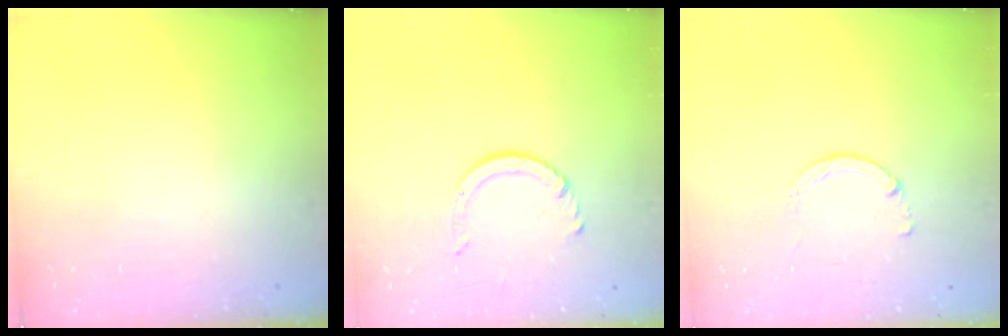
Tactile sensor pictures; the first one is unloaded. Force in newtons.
{"total": 4.0, "press": 3.9, "slide": 0.5}
{"total": 1.8, "press": 1.8, "slide": 0.2}